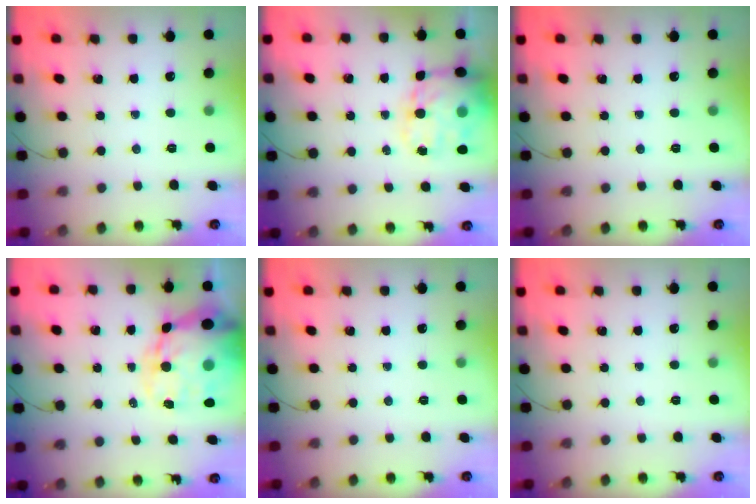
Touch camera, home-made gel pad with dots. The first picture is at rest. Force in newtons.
{"total": 16.3, "press": 15.8, "slide": 4.1}
{"total": 0.0}
{"total": 22.2, "press": 21.4, "slide": 5.9}
{"total": 0.0}
{"total": 0.0}